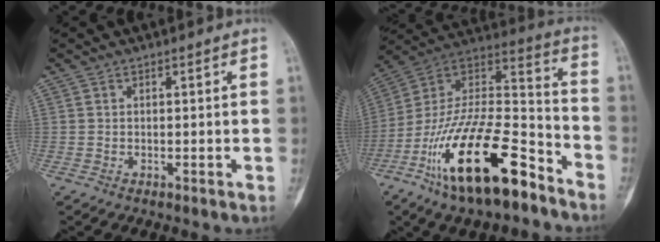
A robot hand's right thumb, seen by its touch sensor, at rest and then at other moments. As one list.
[{"total": 25.7, "force": [-14.7, 9.4, 18.8], "torque": [-0.364, 0.069, -0.260]}]